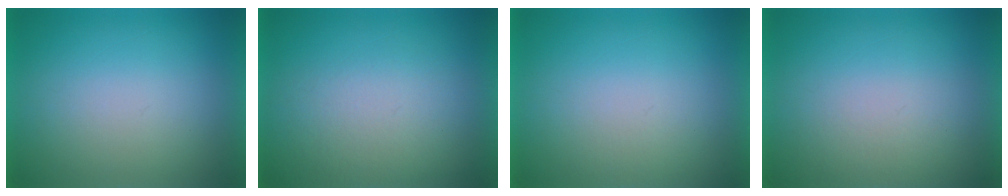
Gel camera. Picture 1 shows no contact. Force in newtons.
{"total": 3.5}
{"total": 1.0}
{"total": 2.0}